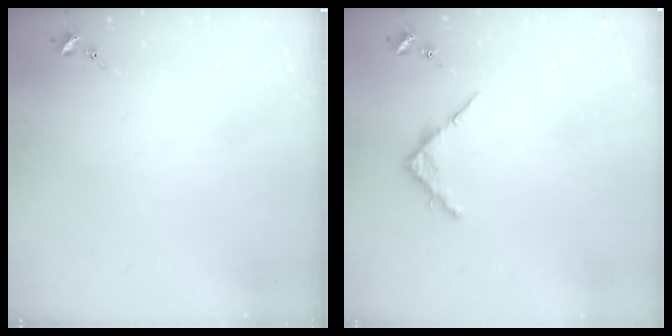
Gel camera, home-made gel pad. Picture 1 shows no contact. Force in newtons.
{"total": 4.3, "press": 4.3, "slide": 0.5}